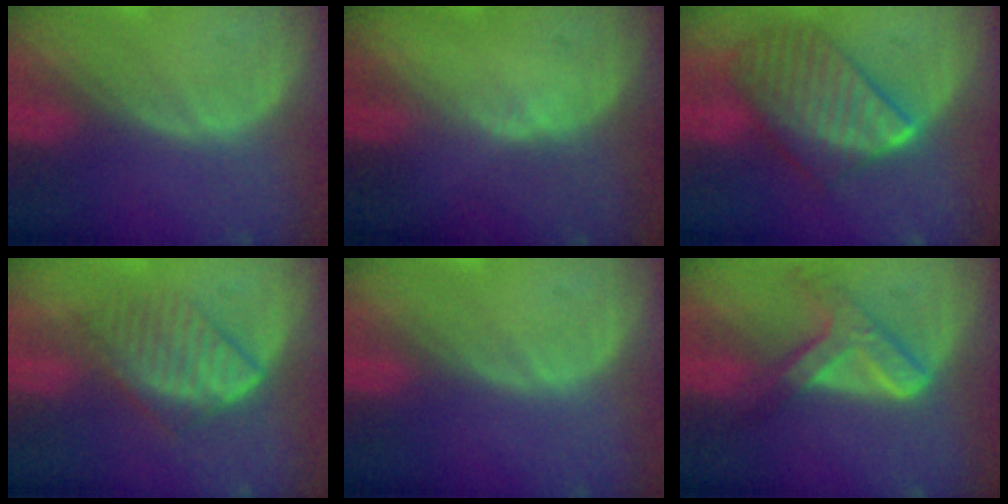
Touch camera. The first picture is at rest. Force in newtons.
{"total": 1.0, "press": 0.7, "slide": 0.6}
{"total": 10.1, "press": 10.1, "slide": 0.8}
{"total": 6.8, "press": 6.1, "slide": 3.0}
{"total": 0.0}
{"total": 7.4, "press": 6.2, "slide": 4.0}